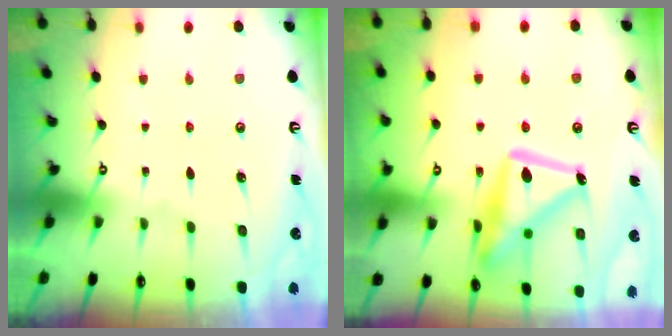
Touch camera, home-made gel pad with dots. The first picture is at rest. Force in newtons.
{"total": 18.7, "press": 18.6, "slide": 1.5}